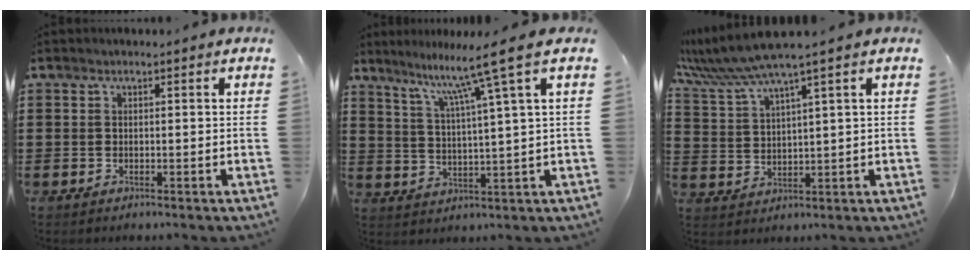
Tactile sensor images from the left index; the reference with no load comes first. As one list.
[{"total": 9.0, "force": [5.9, -1.4, 6.7], "torque": [-0.139, -0.024, 0.090]}, {"total": 6.6, "force": [5.0, -0.2, 4.3], "torque": [-0.108, -0.023, 0.085]}]